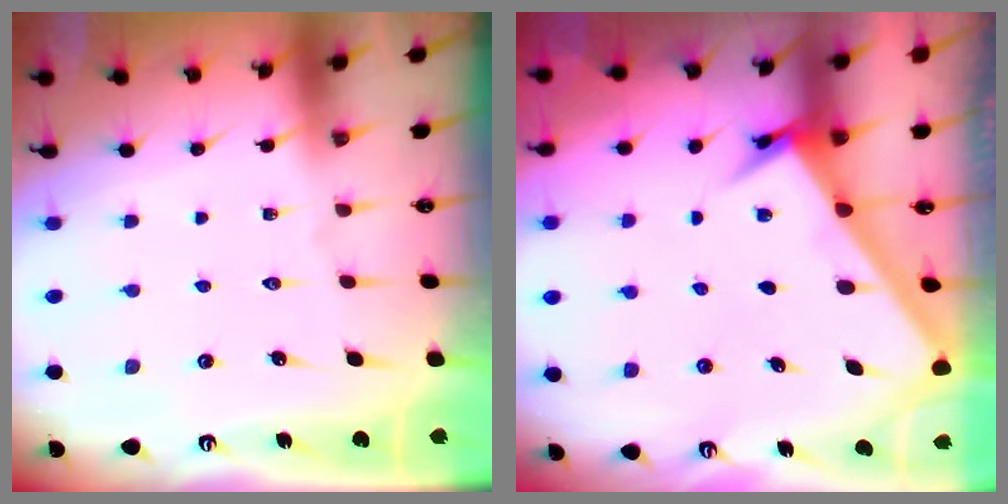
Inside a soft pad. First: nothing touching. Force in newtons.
{"total": 3.8, "press": 3.8, "slide": 0.4}